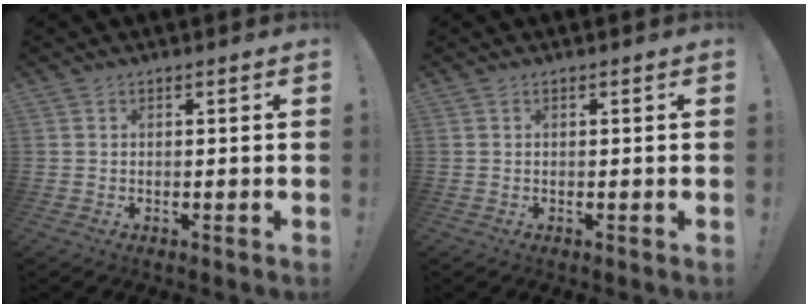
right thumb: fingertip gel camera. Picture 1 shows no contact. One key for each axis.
{"total": 0.0}